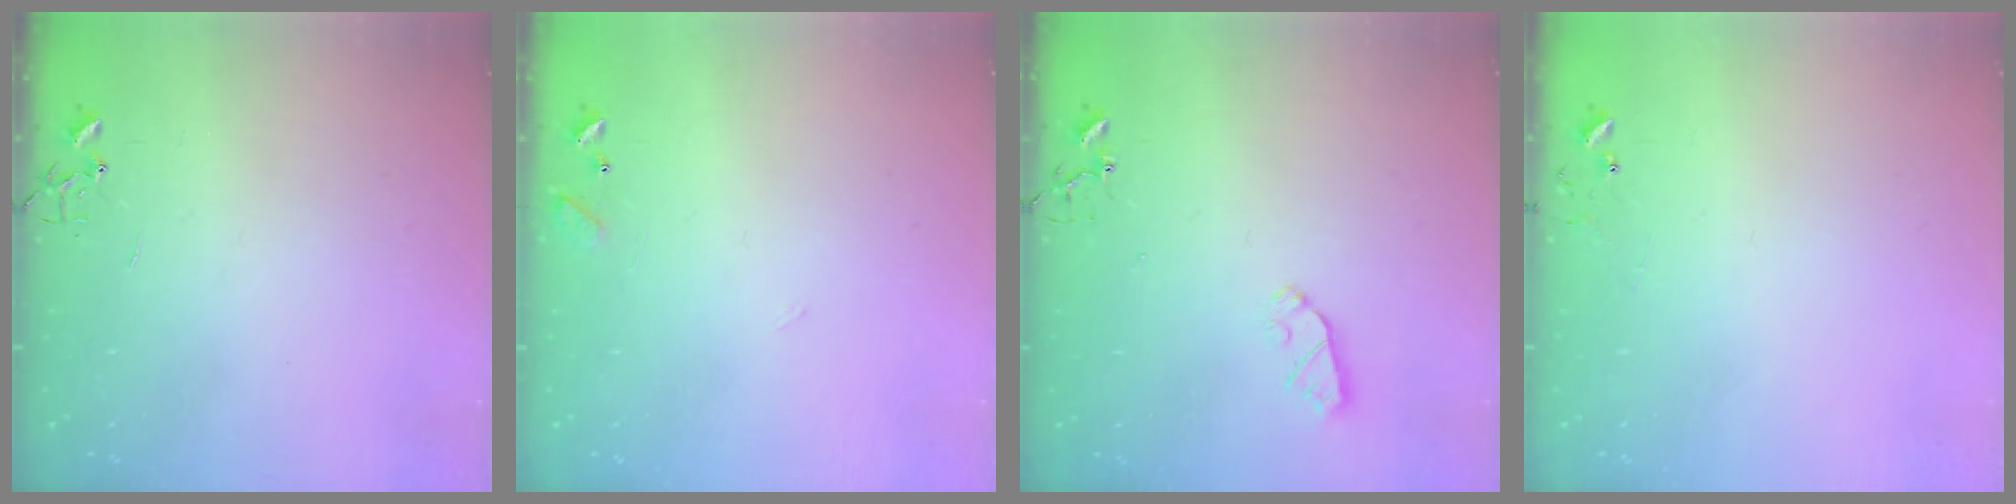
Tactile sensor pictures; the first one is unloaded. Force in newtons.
{"total": 8.4, "press": 8.4, "slide": 0.5}
{"total": 5.2, "press": 5.2, "slide": 0.7}
{"total": 5.8, "press": 5.8, "slide": 0.5}